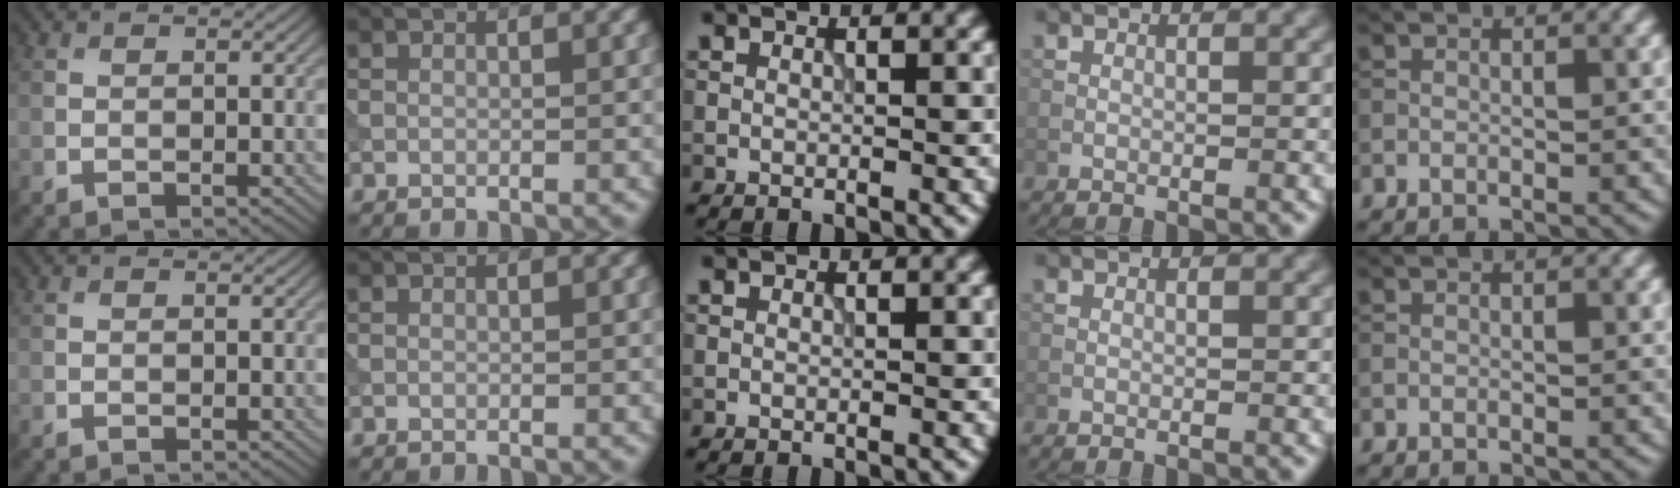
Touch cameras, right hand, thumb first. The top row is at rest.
{}